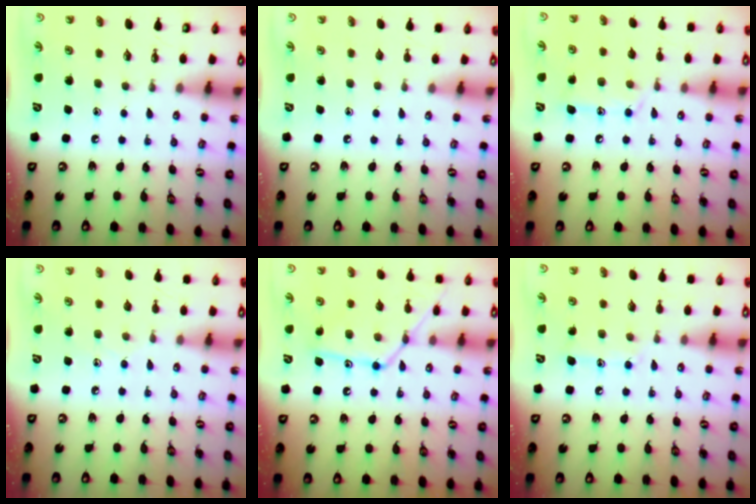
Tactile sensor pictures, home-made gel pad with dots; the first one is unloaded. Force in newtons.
{"total": 0.0}
{"total": 12.5, "press": 12.5, "slide": 0.8}
{"total": 6.2, "press": 6.2, "slide": 0.7}
{"total": 14.3, "press": 14.3, "slide": 1.0}
{"total": 9.2, "press": 9.1, "slide": 0.7}